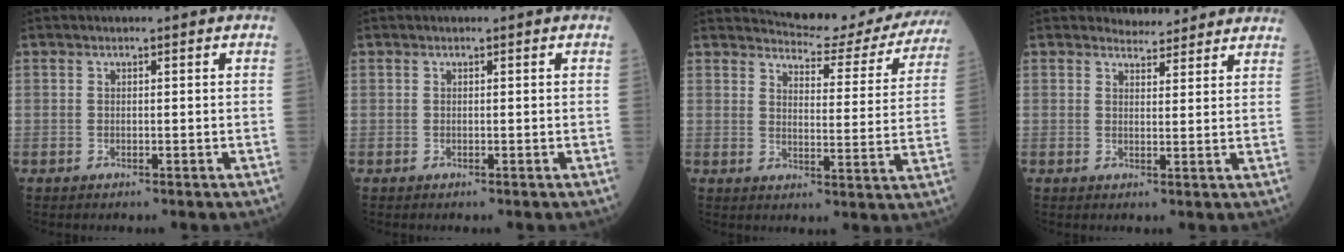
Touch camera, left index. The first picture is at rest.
{"total": 0.0}
{"total": 16.4, "force": [15.8, 2.9, 3.2], "torque": [-0.026, -0.049, 0.173]}
{"total": 5.0, "force": [4.8, 1.2, 0.2], "torque": [-0.001, 0.009, 0.052]}